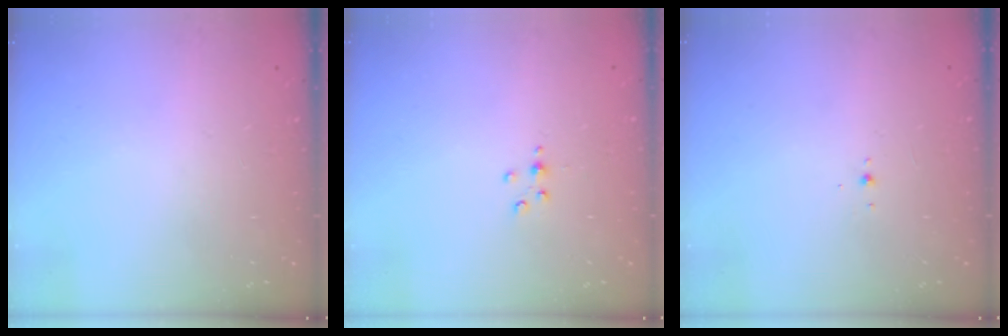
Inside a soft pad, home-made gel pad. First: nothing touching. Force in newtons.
{"total": 3.0, "press": 3.0, "slide": 0.3}
{"total": 2.8, "press": 2.8, "slide": 0.7}